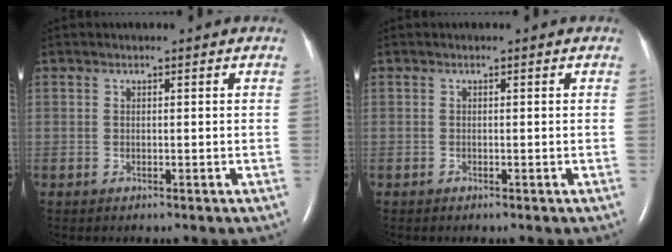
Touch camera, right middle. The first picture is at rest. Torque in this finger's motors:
{"motor_torque": [-0.04, -0.17, 0.03, 0.00]}